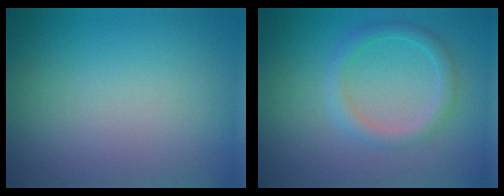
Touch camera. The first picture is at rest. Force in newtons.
{"total": 2.3, "press": 2.3, "slide": 0.1}